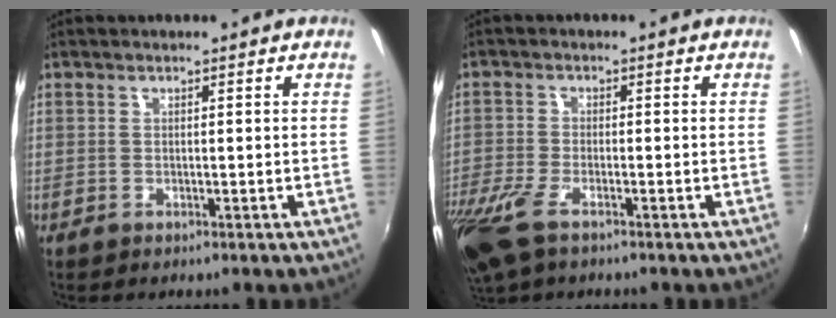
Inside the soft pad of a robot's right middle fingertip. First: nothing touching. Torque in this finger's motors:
{"motor_torque": [1.04, -1.10, 0.21, 0.16]}